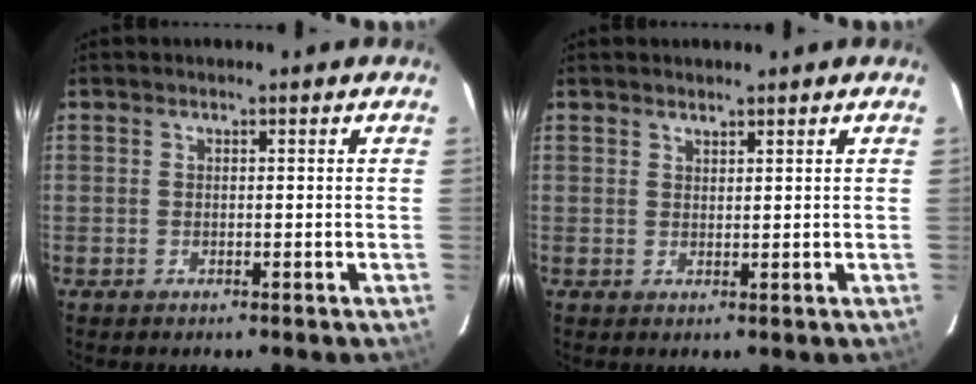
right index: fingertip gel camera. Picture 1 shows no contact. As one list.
[{"total": 1.2, "force": [1.1, 0.5, 0.2], "torque": [-0.004, 0.002, 0.020]}]